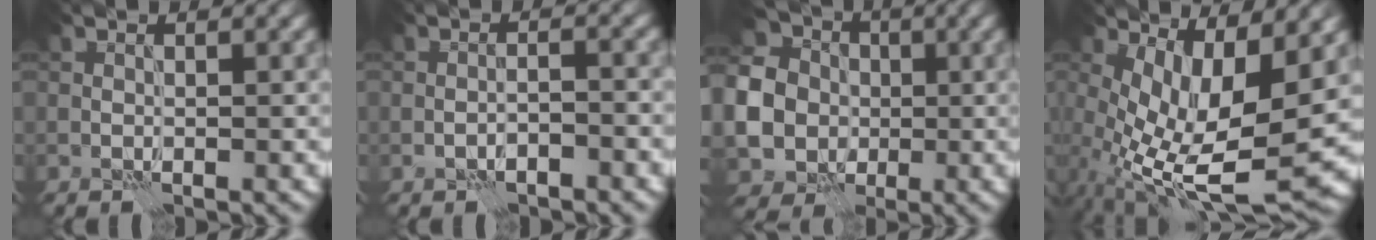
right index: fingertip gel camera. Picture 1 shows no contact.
{"total": 1.8, "force": [-1.3, 0.5, 1.2], "torque": [-0.018, 0.005, -0.023]}
{"total": 12.4, "force": [-1.3, 11.5, 4.5], "torque": [-0.142, -0.010, -0.046]}
{"total": 10.5, "force": [0.1, 3.9, 9.8], "torque": [-0.192, -0.023, 0.016]}